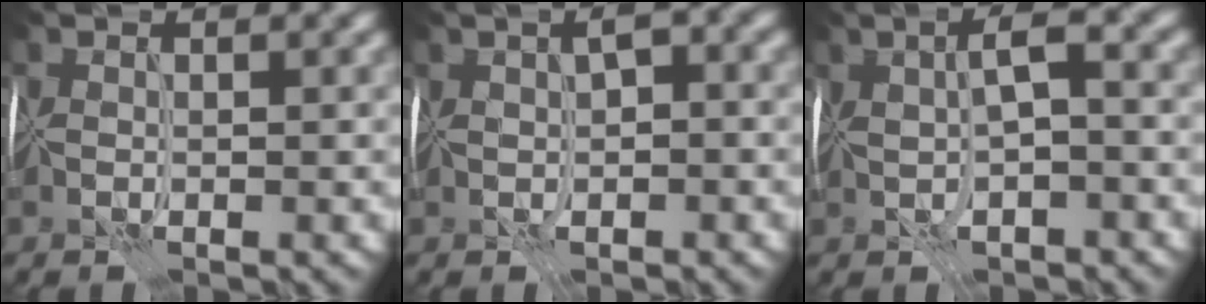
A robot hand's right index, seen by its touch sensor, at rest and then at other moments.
{"total": 3.0, "force": [0.3, 1.8, 2.4], "torque": [-0.022, 0.015, 0.004]}
{"total": 3.9, "force": [0.9, 1.2, 3.6], "torque": [-0.068, 0.008, 0.013]}